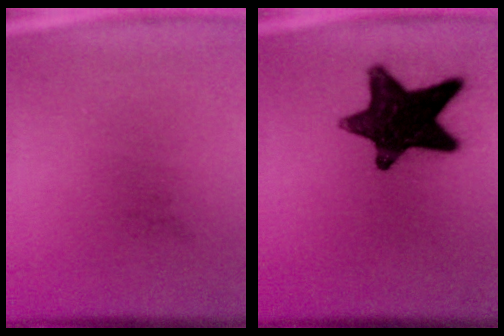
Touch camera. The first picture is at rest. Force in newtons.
{"total": 15.4}